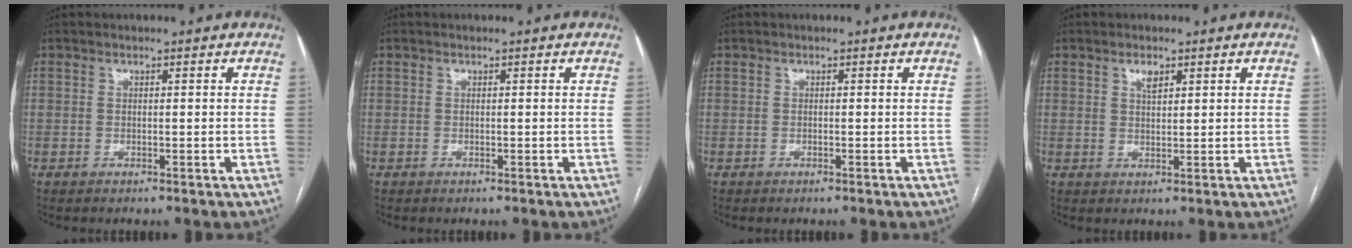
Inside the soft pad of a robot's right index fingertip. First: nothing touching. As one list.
[{"total": 0.0}, {"total": 0.0}, {"total": 2.1, "force": [1.2, 0.8, 1.5], "torque": [-0.027, 0.000, 0.023]}]